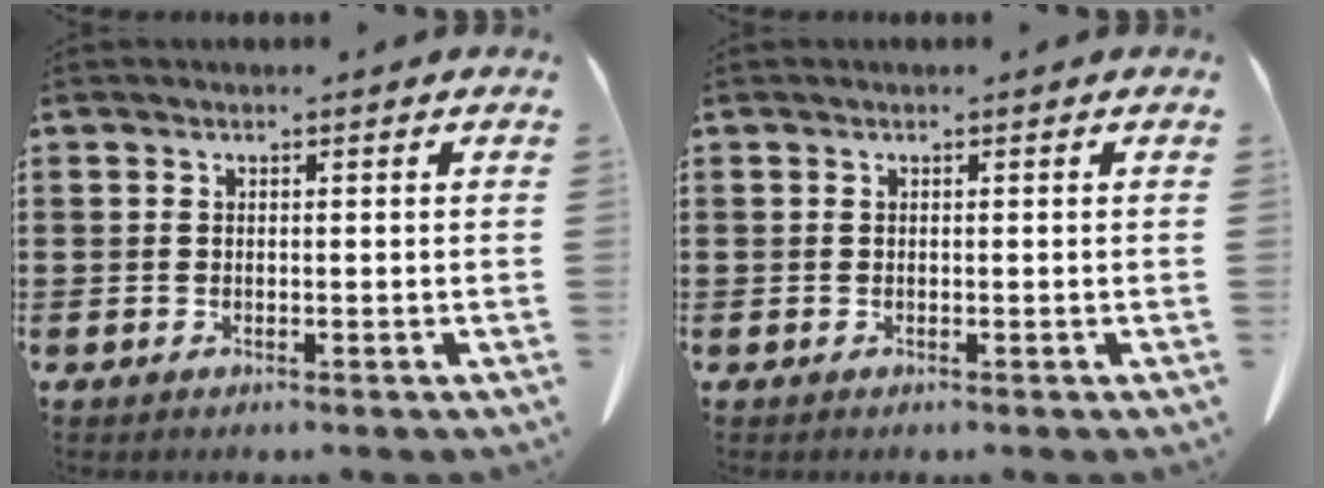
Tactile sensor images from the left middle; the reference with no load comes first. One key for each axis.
{"total": 0.0}